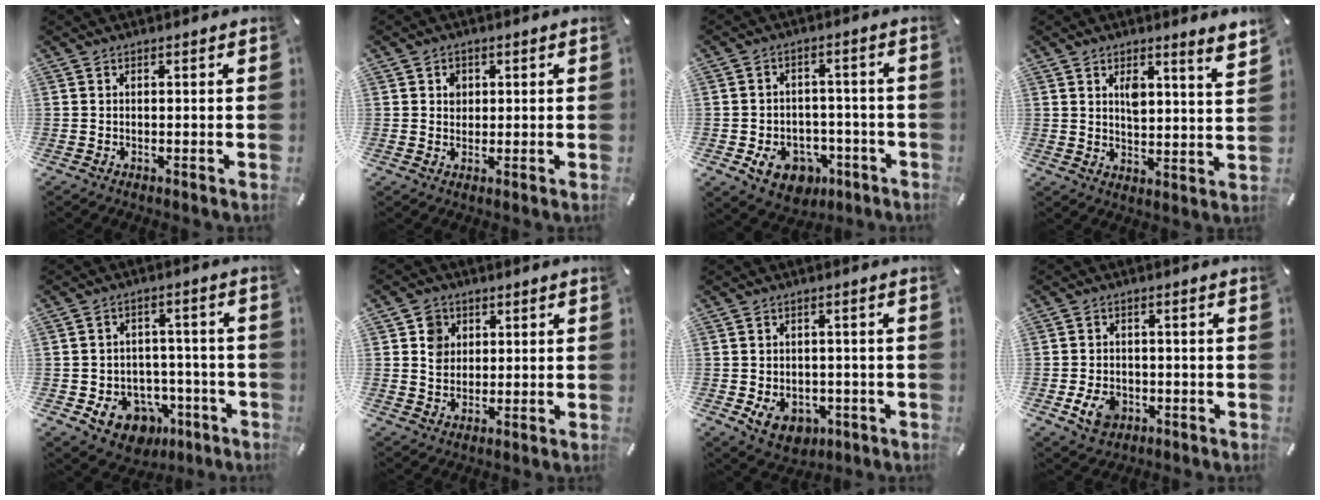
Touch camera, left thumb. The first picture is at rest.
{"total": 2.7, "force": [0.7, 2.5, 0.8], "torque": [-0.002, -0.001, 0.007]}
{"total": 9.3, "force": [-3.9, 7.4, 4.0], "torque": [-0.064, 0.031, -0.063]}
{"total": 5.2, "force": [3.8, 1.4, 3.2], "torque": [-0.043, -0.026, 0.060]}
{"total": 9.7, "force": [-4.2, 8.0, 3.3], "torque": [-0.034, 0.031, -0.063]}
{"total": 5.7, "force": [1.6, 5.3, 1.5], "torque": [-0.020, 0.004, 0.027]}
{"total": 7.3, "force": [-2.2, 5.8, 4.0], "torque": [-0.058, 0.008, -0.038]}
{"total": 6.1, "force": [-2.1, 4.6, 3.3], "torque": [-0.072, 0.002, -0.040]}